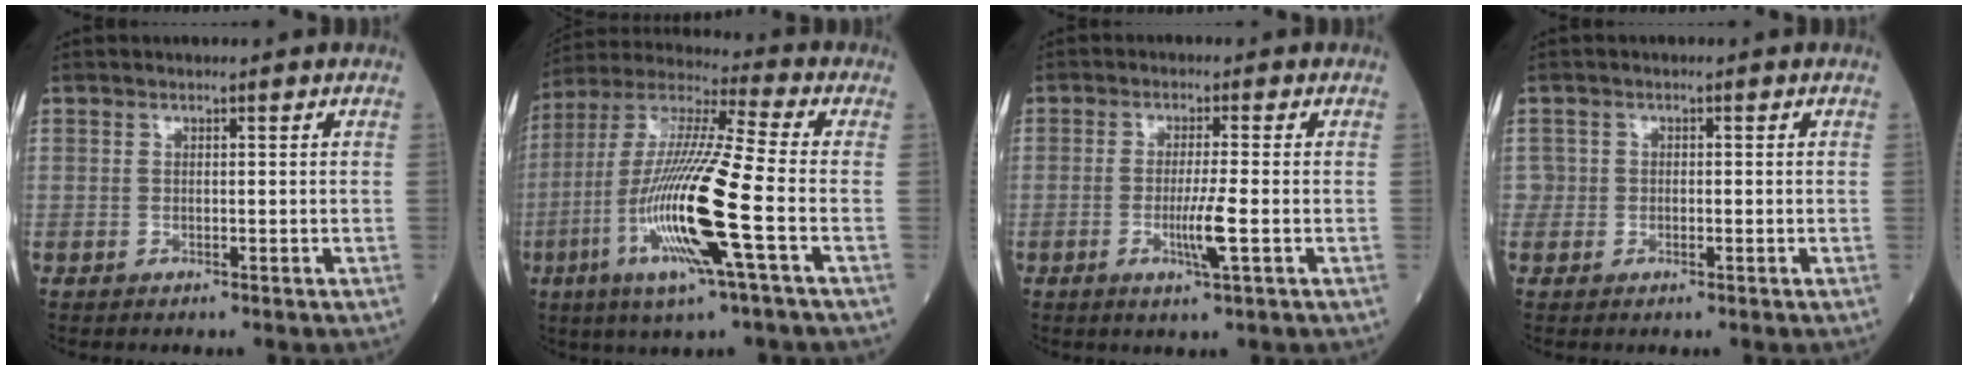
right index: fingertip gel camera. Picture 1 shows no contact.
{"total": 18.6, "force": [-5.5, 0.4, 17.8], "torque": [-0.371, -0.020, -0.112]}
{"total": 4.6, "force": [-1.3, -0.5, 4.4], "torque": [-0.084, -0.011, -0.024]}
{"total": 1.3, "force": [-0.2, 1.3, 0.1], "torque": [0.006, 0.005, -0.007]}